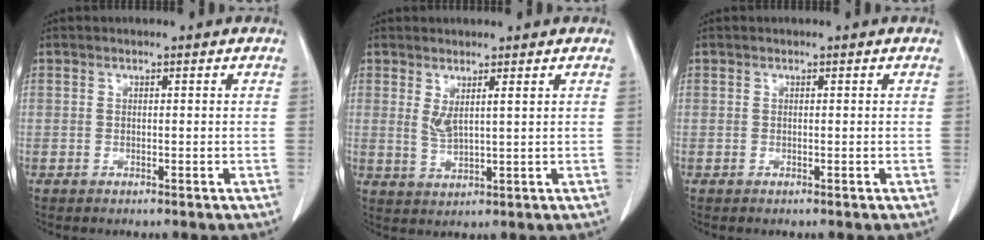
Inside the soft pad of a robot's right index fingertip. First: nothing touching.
{"total": 3.0, "force": [1.4, 0.4, 2.7], "torque": [-0.058, -0.007, 0.034]}
{"total": 0.0}